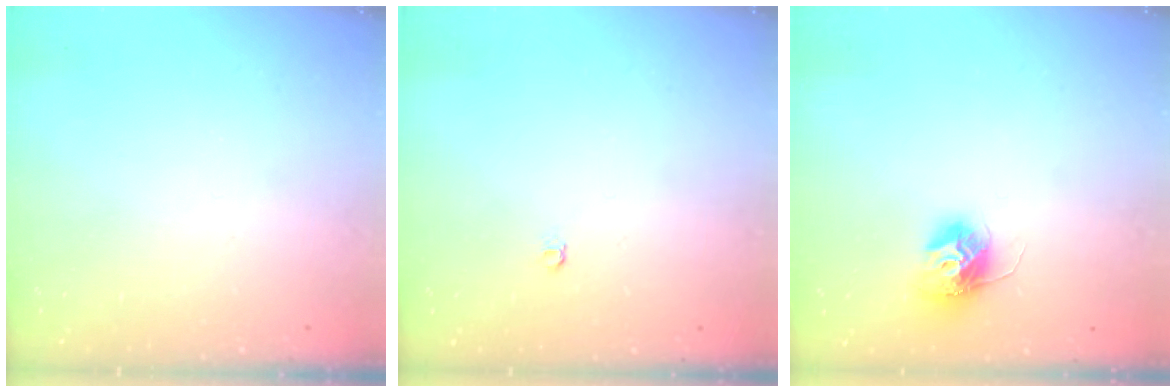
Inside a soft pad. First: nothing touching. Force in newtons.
{"total": 3.3, "press": 3.3, "slide": 0.3}
{"total": 10.9, "press": 10.9, "slide": 0.7}